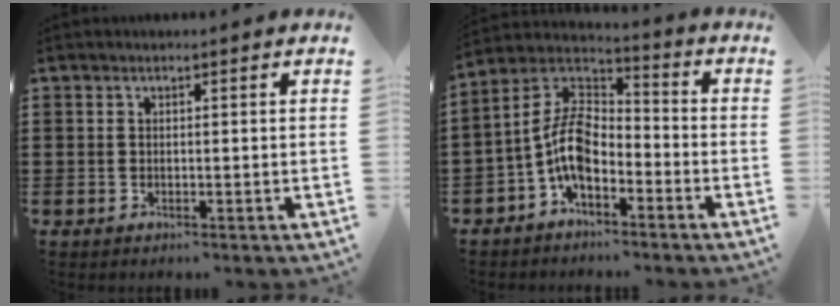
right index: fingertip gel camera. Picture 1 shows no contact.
{"total": 8.9, "force": [-3.2, 4.7, 6.8], "torque": [-0.175, -0.007, -0.073]}